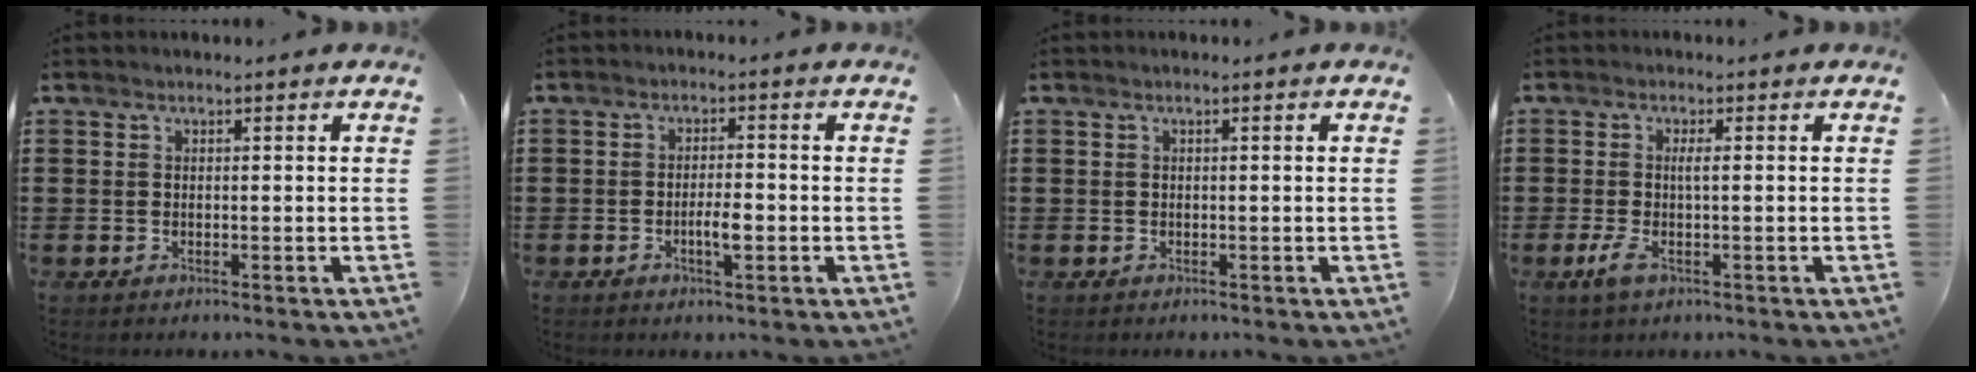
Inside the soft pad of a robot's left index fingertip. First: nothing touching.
{"total": 3.3, "force": [-1.0, 1.0, 2.9], "torque": [-0.053, 0.005, -0.019]}
{"total": 0.7, "force": [0.0, 0.0, 0.7], "torque": [-0.011, -0.003, 0.001]}
{"total": 2.5, "force": [-0.7, 0.6, 2.4], "torque": [-0.062, -0.010, -0.019]}